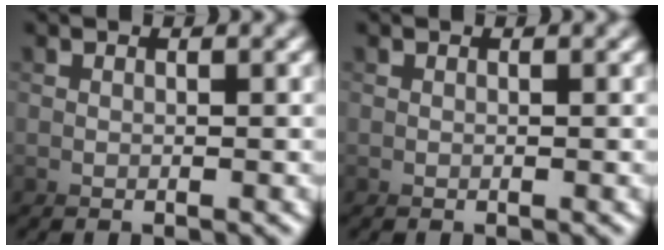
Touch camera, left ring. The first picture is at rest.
{"total": 0.0}